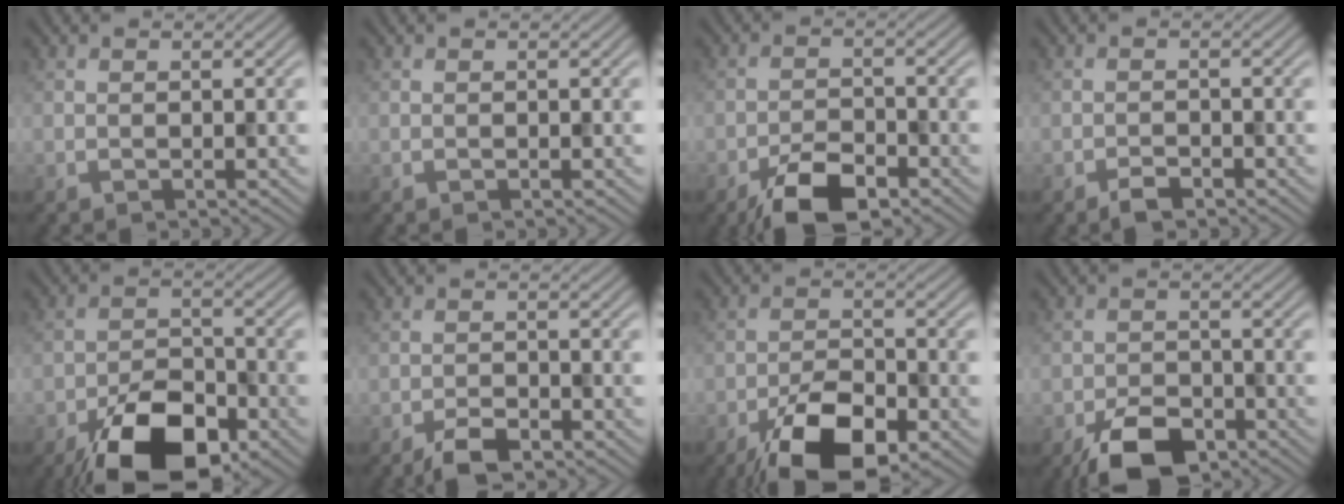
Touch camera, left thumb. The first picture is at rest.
{"total": 0.0}
{"total": 6.3, "force": [-4.2, 2.5, 4.0], "torque": [-0.070, 0.001, -0.078]}
{"total": 1.9, "force": [-1.4, 0.7, 1.0], "torque": [-0.015, -0.001, -0.028]}
{"total": 12.0, "force": [-7.4, 5.6, 7.7], "torque": [-0.137, -0.011, -0.131]}
{"total": 3.2, "force": [-2.3, 1.2, 1.9], "torque": [-0.033, 0.000, -0.047]}
{"total": 10.5, "force": [-6.2, 4.3, 7.3], "torque": [-0.126, -0.007, -0.114]}
{"total": 6.3, "force": [-4.1, 3.1, 3.5], "torque": [-0.059, -0.003, -0.079]}